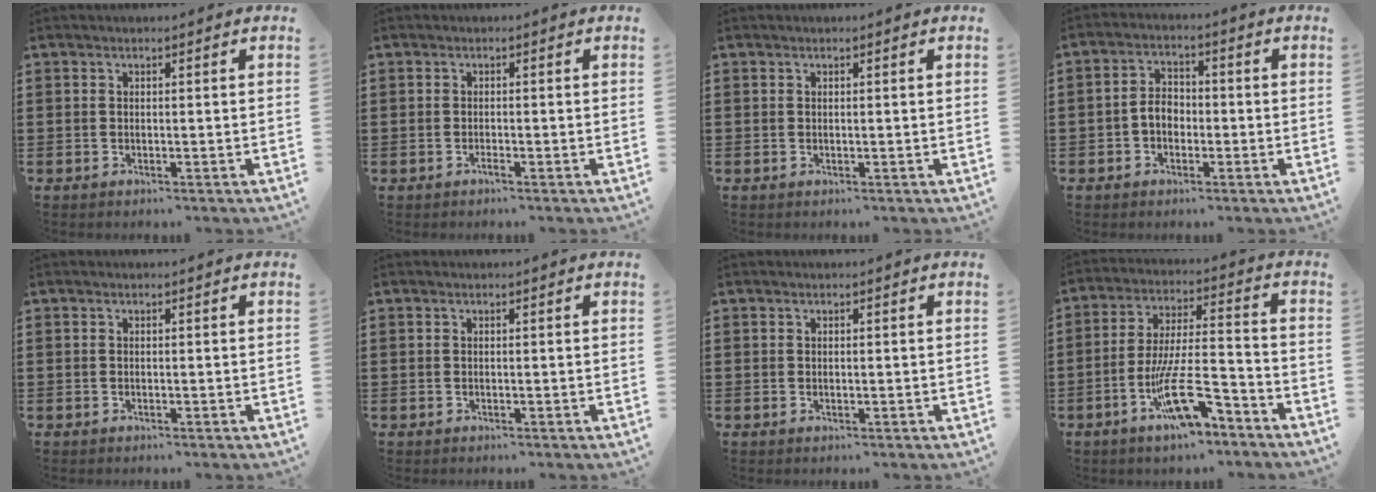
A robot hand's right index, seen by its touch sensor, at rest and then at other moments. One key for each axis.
{"total": 0.6, "fx": -0.5, "fy": 0.1, "fz": 0.3, "tx": -0.008, "ty": -0.002, "tz": -0.010}
{"total": 0.0}
{"total": 3.8, "fx": -1.1, "fy": 2.6, "fz": 2.6, "tx": -0.058, "ty": 0.005, "tz": -0.024}
{"total": 0.0}
{"total": 0.0}
{"total": 0.0}
{"total": 12.5, "fx": -6.7, "fy": 3.0, "fz": 10.1, "tx": -0.190, "ty": 0.010, "tz": -0.120}